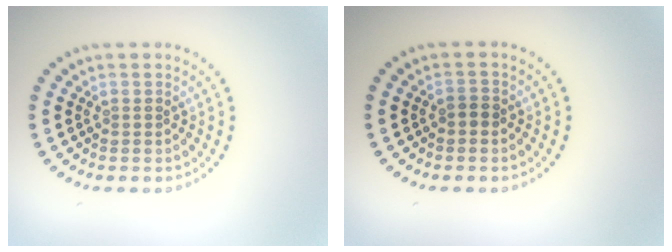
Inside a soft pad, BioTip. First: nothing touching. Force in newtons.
{"total": 0.8, "press": 0.8, "slide": 0.3}